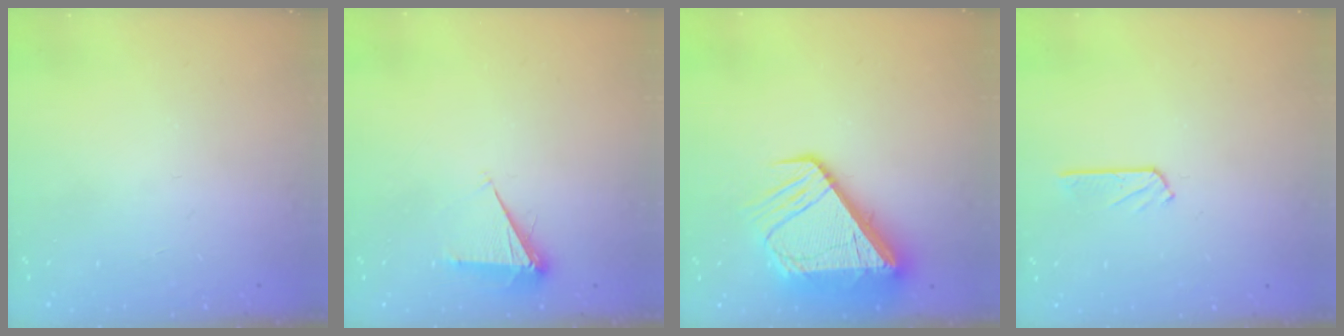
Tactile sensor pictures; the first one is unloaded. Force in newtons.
{"total": 5.4, "press": 5.4, "slide": 0.8}
{"total": 15.2, "press": 15.1, "slide": 1.8}
{"total": 3.3, "press": 3.3, "slide": 0.3}